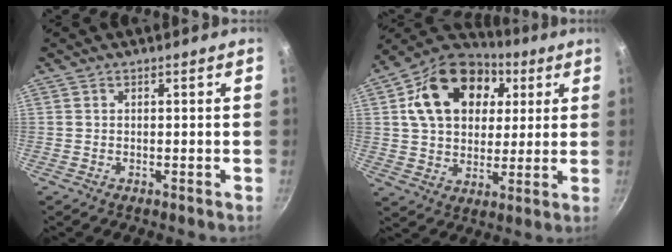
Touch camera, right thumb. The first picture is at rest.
{"total": 20.8, "force": [6.3, 15.0, 12.9], "torque": [-0.199, 0.012, 0.097]}